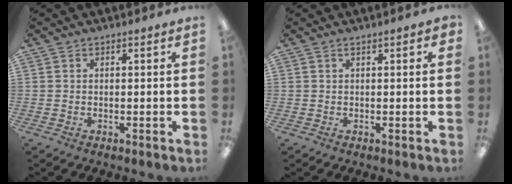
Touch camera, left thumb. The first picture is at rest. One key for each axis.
{"total": 1.1, "fx": 0.4, "fy": 0.3, "fz": 1.0, "tx": -0.010, "ty": -0.001, "tz": 0.005}